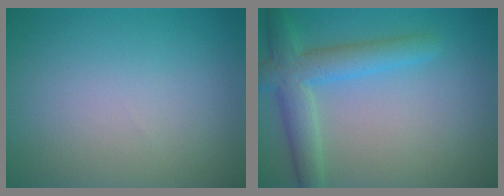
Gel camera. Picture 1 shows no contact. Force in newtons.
{"total": 4.7, "press": 4.7, "slide": 0.2}